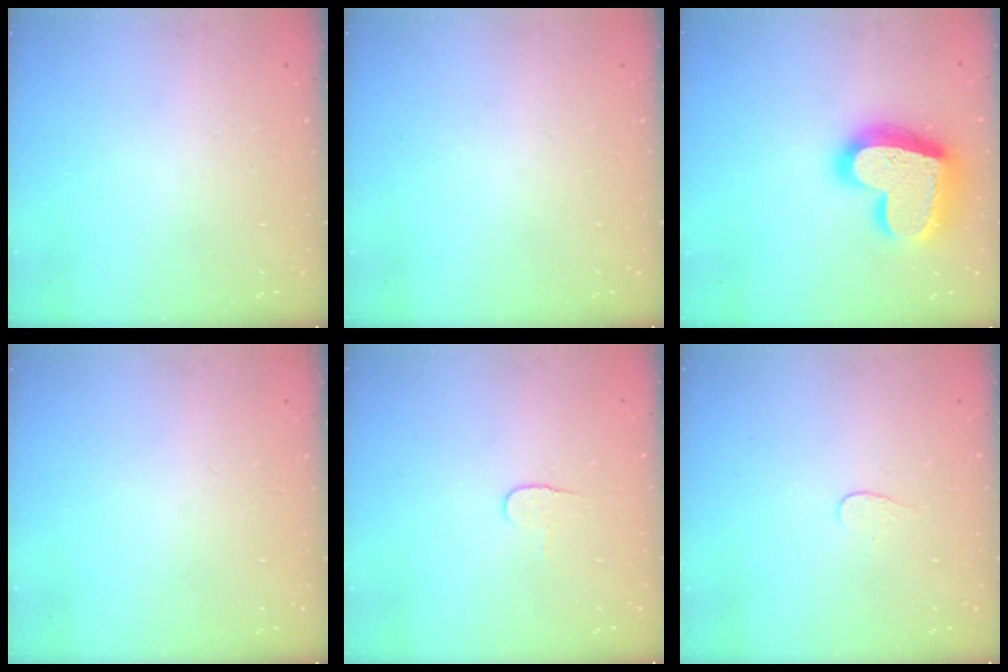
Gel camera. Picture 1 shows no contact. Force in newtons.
{"total": 0.0}
{"total": 24.6, "press": 24.5, "slide": 1.9}
{"total": 0.0}
{"total": 4.1, "press": 4.1, "slide": 0.4}
{"total": 3.4, "press": 3.4, "slide": 0.4}